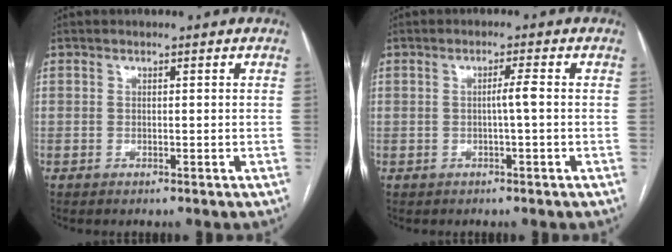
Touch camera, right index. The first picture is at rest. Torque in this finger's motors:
{"motor_torque": [0.42, -0.21, -0.02, 0.02]}